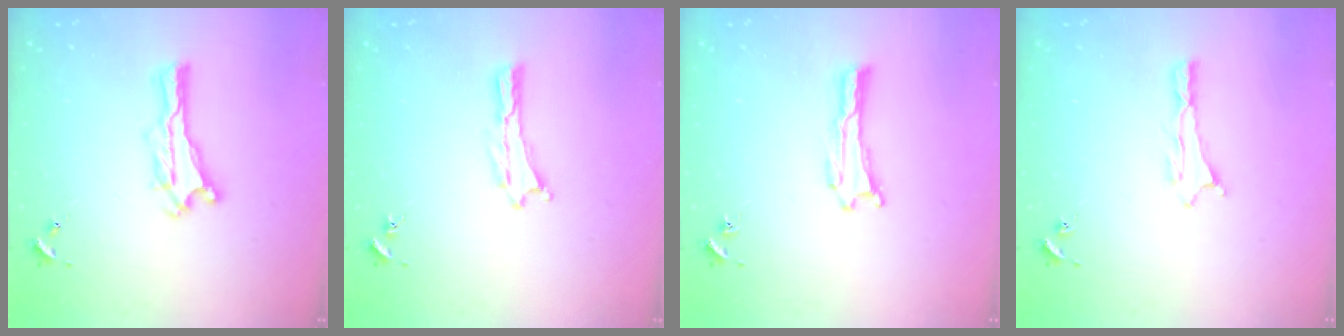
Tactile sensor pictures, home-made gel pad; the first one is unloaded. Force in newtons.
{"total": 0.0}
{"total": 0.0}
{"total": 0.8, "press": 0.8, "slide": 0.2}